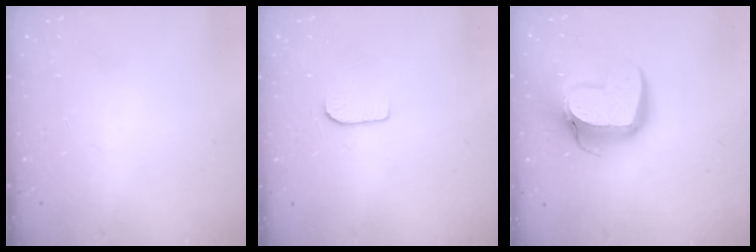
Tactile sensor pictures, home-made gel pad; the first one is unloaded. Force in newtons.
{"total": 5.5, "press": 5.5, "slide": 0.6}
{"total": 15.5, "press": 15.5, "slide": 1.2}